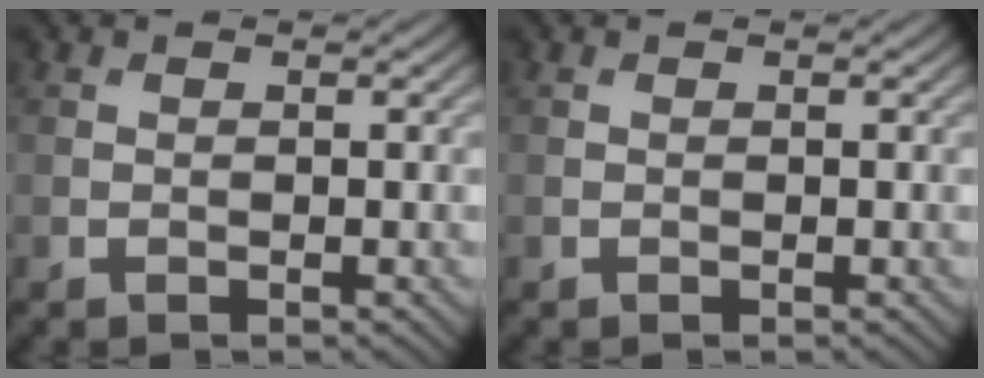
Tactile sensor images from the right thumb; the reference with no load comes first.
{"total": 0.0}